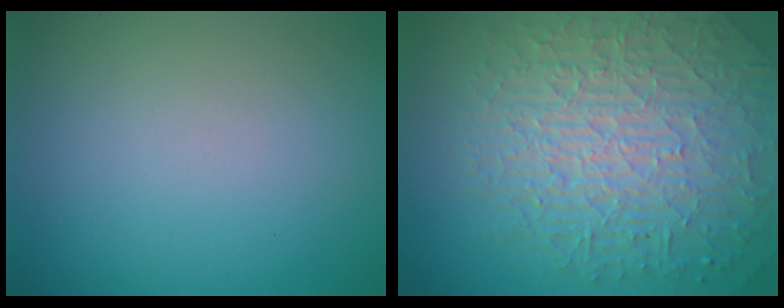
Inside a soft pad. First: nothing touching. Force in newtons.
{"total": 9.9, "press": 6.5, "slide": 7.5}